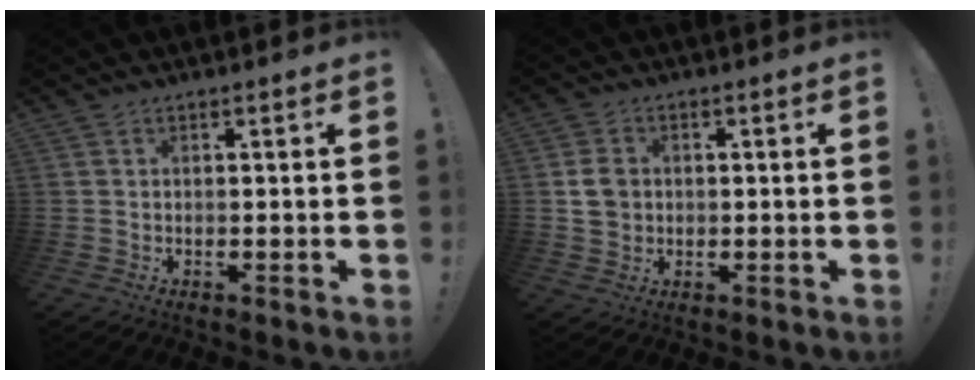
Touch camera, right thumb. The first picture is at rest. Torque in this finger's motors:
{"motor_torque": [0.27, -0.10, 0.23, -0.27, 0.04]}